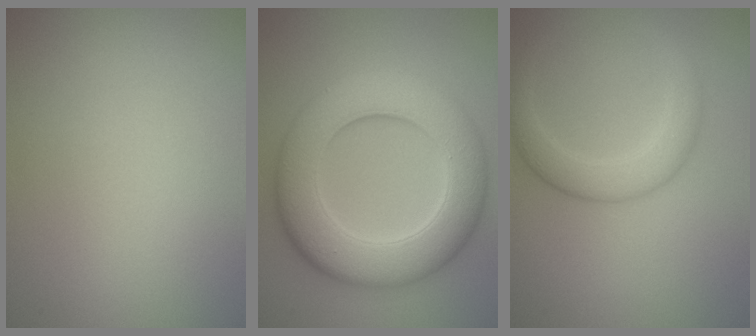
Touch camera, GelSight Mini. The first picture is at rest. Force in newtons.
{"total": 9.9, "press": 9.9, "slide": 0.3}
{"total": 3.3, "press": 3.3, "slide": 0.1}